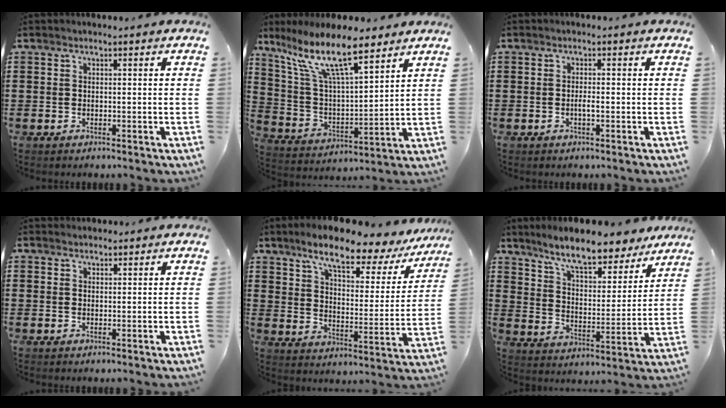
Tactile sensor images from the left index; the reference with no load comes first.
{"total": 12.3, "force": [8.8, 2.8, 8.1], "torque": [-0.183, -0.030, 0.153]}
{"total": 1.3, "force": [-0.4, 0.2, 1.3], "torque": [-0.024, -0.002, -0.006]}
{"total": 1.2, "force": [1.2, 0.3, 0.0], "torque": [-0.003, 0.000, 0.024]}
{"total": 9.7, "force": [7.5, 1.8, 5.8], "torque": [-0.119, -0.041, 0.119]}
{"total": 9.1, "force": [7.9, 1.0, 4.4], "torque": [-0.105, -0.042, 0.135]}